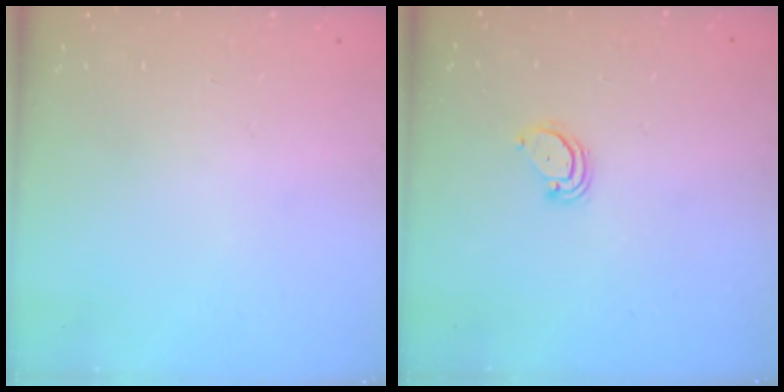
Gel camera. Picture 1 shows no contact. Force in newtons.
{"total": 3.0, "press": 3.0, "slide": 0.2}